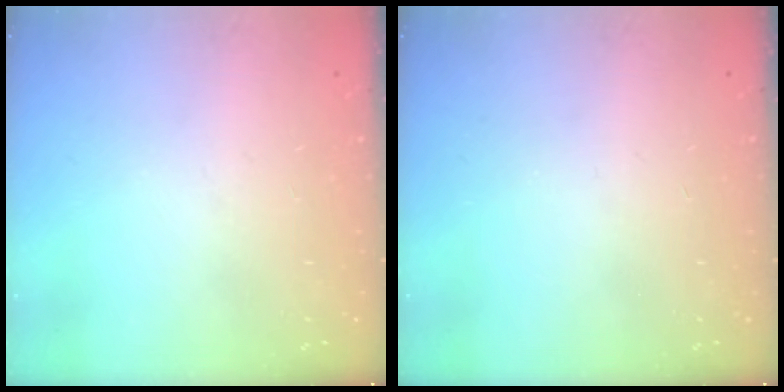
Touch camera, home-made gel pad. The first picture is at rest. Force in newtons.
{"total": 0.0}